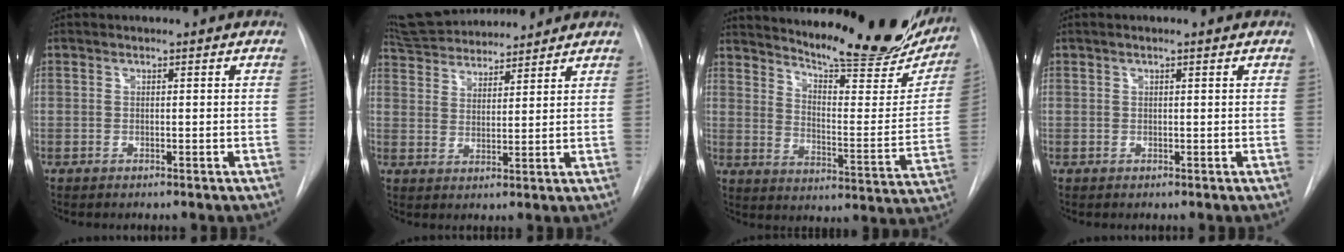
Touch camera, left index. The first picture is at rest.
{"total": 13.6, "force": [12.6, 2.8, 4.1], "torque": [-0.074, 0.033, 0.209]}
{"total": 25.5, "force": [22.2, 4.7, 11.6], "torque": [-0.170, -0.069, 0.283]}
{"total": 0.9, "force": [0.6, 0.0, 0.7], "torque": [-0.015, 0.007, 0.010]}